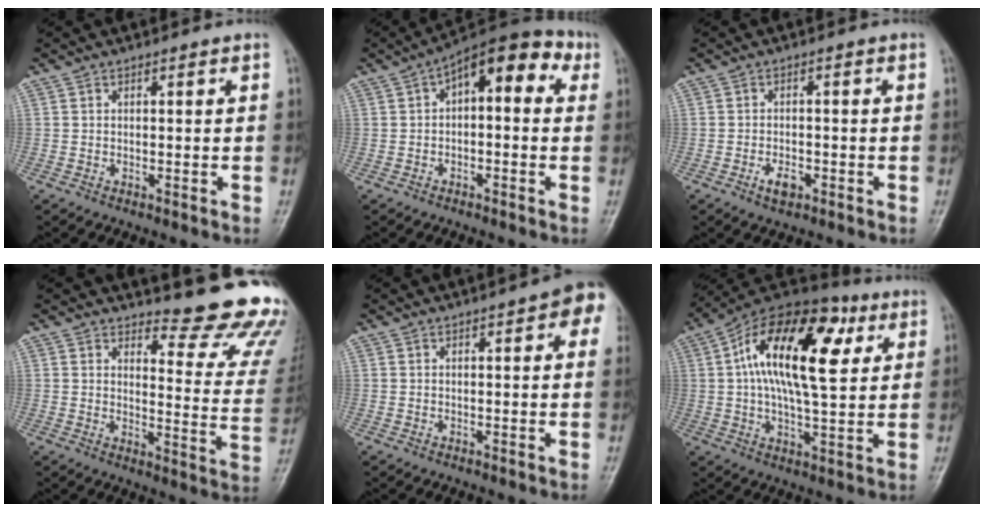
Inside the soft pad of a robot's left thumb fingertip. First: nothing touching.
{"total": 12.0, "force": [3.2, 5.8, 10.0], "torque": [-0.107, 0.039, 0.034]}
{"total": 3.2, "force": [-1.8, 1.6, 2.1], "torque": [-0.034, 0.012, -0.032]}
{"total": 17.3, "force": [16.1, 3.3, 5.2], "torque": [-0.017, -0.178, 0.170]}
{"total": 6.6, "force": [2.4, 1.9, 5.9], "torque": [-0.054, 0.005, 0.017]}
{"total": 21.2, "force": [5.4, 9.8, 18.0], "torque": [-0.280, 0.013, 0.074]}